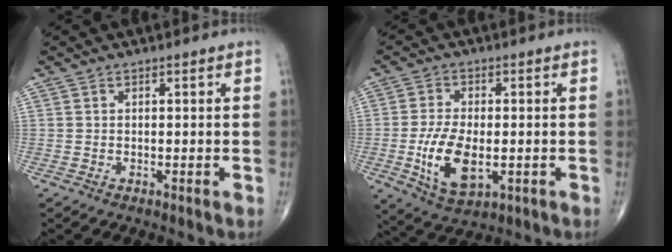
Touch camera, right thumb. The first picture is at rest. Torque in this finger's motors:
{"motor_torque": [0.64, 0.40, 0.52, 0.22, 0.30]}